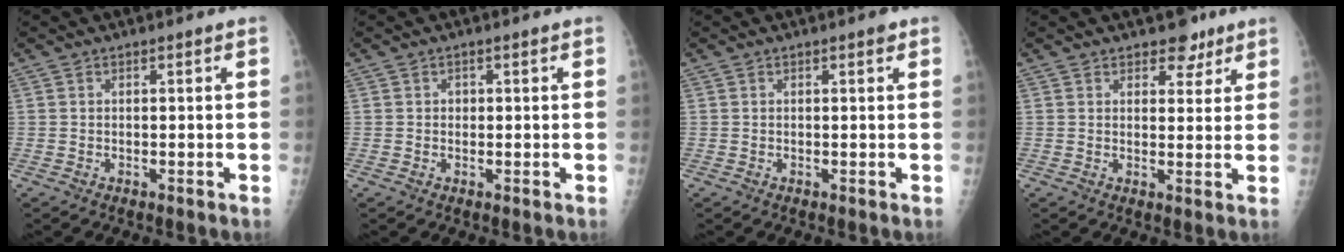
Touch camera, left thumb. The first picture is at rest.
{"total": 0.9, "force": [0.1, 0.8, 0.4], "torque": [0.002, 0.002, 0.001]}
{"total": 0.8, "force": [0.5, 0.2, 0.6], "torque": [-0.008, 0.000, 0.005]}
{"total": 4.5, "force": [3.3, 2.6, 1.5], "torque": [0.009, -0.017, 0.045]}